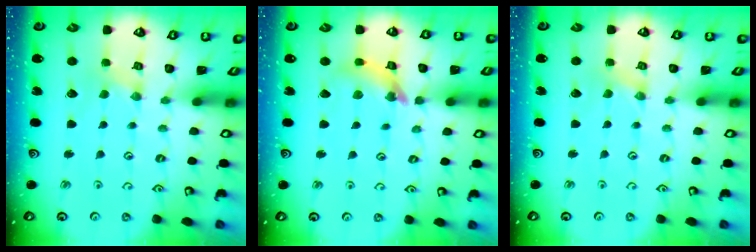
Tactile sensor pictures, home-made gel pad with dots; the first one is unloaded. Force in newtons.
{"total": 11.0, "press": 10.9, "slide": 1.2}
{"total": 0.0}